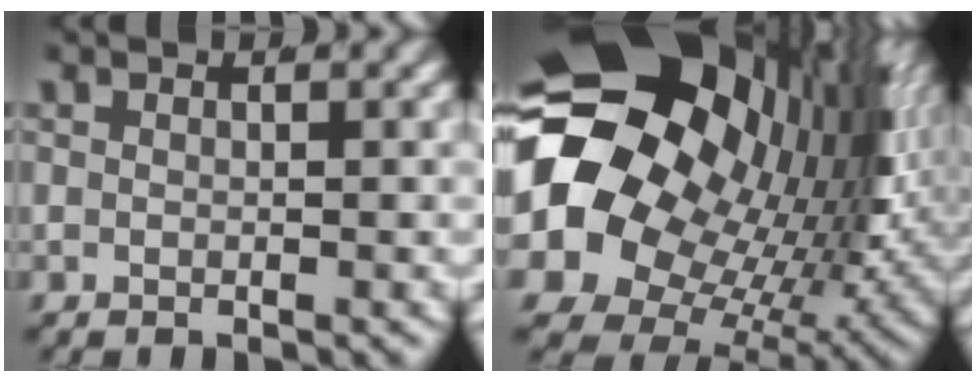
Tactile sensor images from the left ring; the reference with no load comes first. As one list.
[{"total": 33.4, "force": [3.1, 24.8, 22.2], "torque": [-0.359, -0.058, 0.041]}]